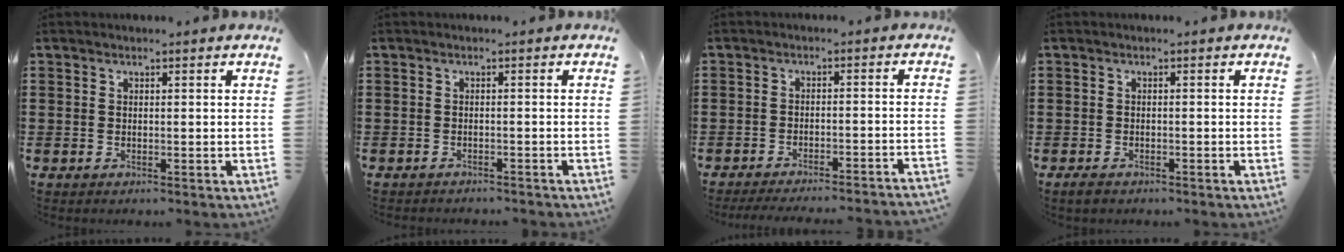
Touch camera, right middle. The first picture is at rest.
{"total": 0.7, "force": [-0.7, 0.0, 0.1], "torque": [-0.003, 0.000, -0.015]}
{"total": 3.2, "force": [-3.1, -0.3, 0.9], "torque": [-0.016, -0.002, -0.063]}
{"total": 0.9, "force": [-0.7, 0.4, 0.4], "torque": [-0.010, -0.002, -0.014]}